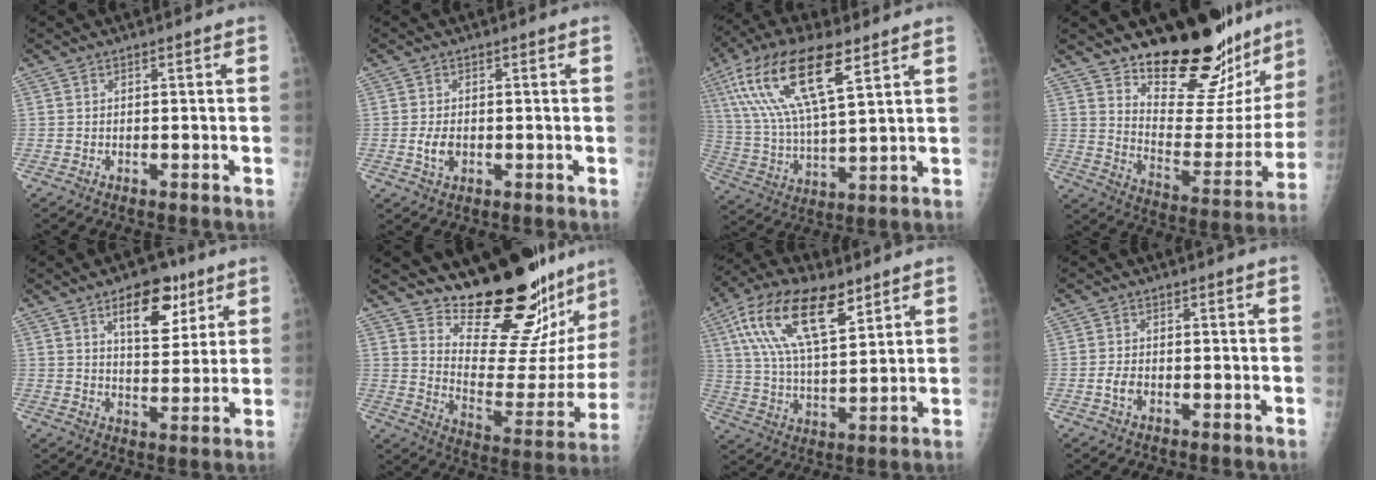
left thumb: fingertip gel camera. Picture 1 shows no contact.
{"total": 3.1, "force": [-0.5, 2.2, 2.2], "torque": [-0.037, -0.001, -0.006]}
{"total": 18.5, "force": [8.9, 6.1, 15.0], "torque": [-0.291, -0.016, 0.168]}
{"total": 25.3, "force": [20.9, 8.5, 11.4], "torque": [-0.126, -0.157, 0.295]}
{"total": 11.1, "force": [6.1, 5.8, 7.3], "torque": [-0.075, -0.031, 0.094]}
{"total": 24.8, "force": [21.9, 5.2, 10.4], "torque": [-0.115, -0.201, 0.304]}
{"total": 18.1, "force": [9.2, 8.0, 13.4], "torque": [-0.228, -0.021, 0.169]}
{"total": 2.4, "force": [-0.8, 1.6, 1.5], "torque": [-0.025, 0.004, -0.015]}